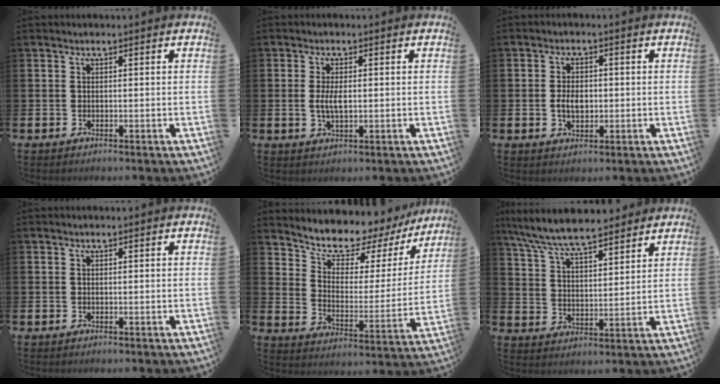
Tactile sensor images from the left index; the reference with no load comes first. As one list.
[{"total": 3.1, "force": [0.0, 1.3, 2.8], "torque": [-0.048, 0.000, -0.005]}, {"total": 3.2, "force": [-0.3, 2.1, 2.4], "torque": [-0.031, 0.001, -0.011]}, {"total": 0.0}, {"total": 8.6, "force": [7.7, 2.9, 2.4], "torque": [-0.088, -0.056, 0.131]}, {"total": 7.8, "force": [7.3, 1.0, 2.4], "torque": [-0.079, -0.037, 0.132]}]